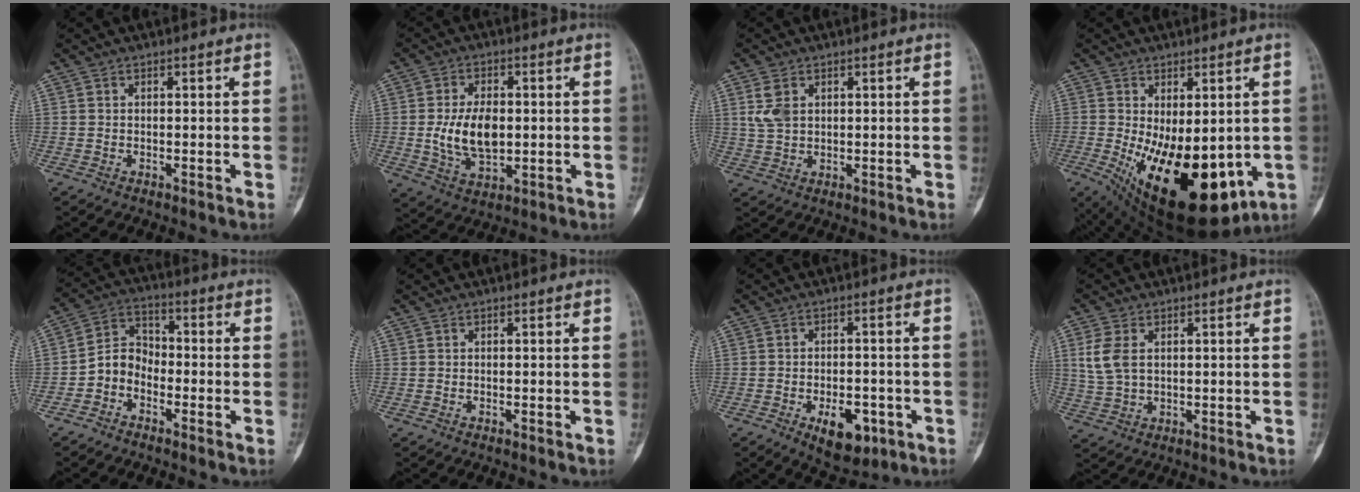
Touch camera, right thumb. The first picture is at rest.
{"total": 10.3, "force": [-0.1, 6.1, 8.3], "torque": [-0.141, -0.004, 0.004]}
{"total": 4.5, "force": [1.6, 3.0, 2.9], "torque": [-0.057, 0.000, 0.041]}
{"total": 22.7, "force": [-5.4, 11.0, 19.1], "torque": [-0.255, -0.033, -0.047]}
{"total": 6.7, "force": [-2.9, 4.9, 3.5], "torque": [-0.053, 0.037, -0.069]}
{"total": 0.0}
{"total": 8.8, "force": [-3.7, 4.9, 6.3], "torque": [-0.068, 0.012, -0.046]}
{"total": 6.0, "force": [1.5, 3.7, 4.4], "torque": [-0.102, 0.000, 0.036]}